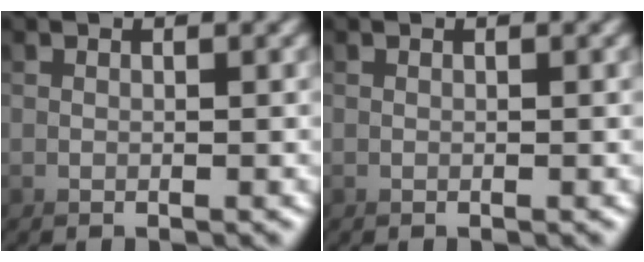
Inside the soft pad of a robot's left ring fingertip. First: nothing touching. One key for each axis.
{"total": 0.0}